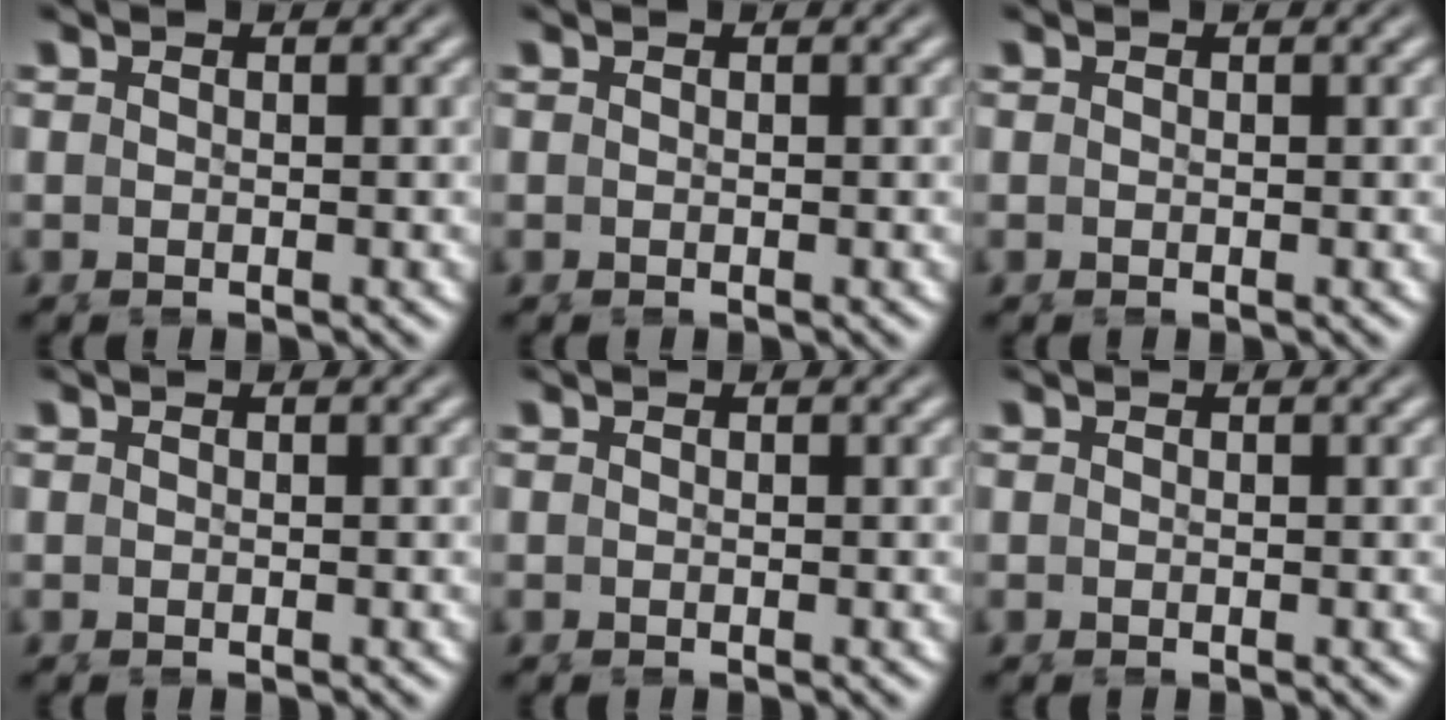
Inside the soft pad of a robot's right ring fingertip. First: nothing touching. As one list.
[{"total": 0.0}, {"total": 0.0}, {"total": 0.0}, {"total": 0.0}, {"total": 0.0}]